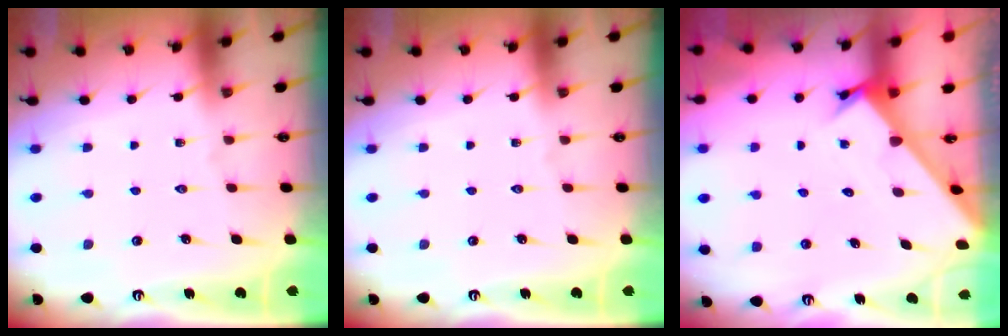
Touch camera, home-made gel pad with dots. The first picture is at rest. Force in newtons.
{"total": 0.0}
{"total": 2.2, "press": 2.2, "slide": 0.1}